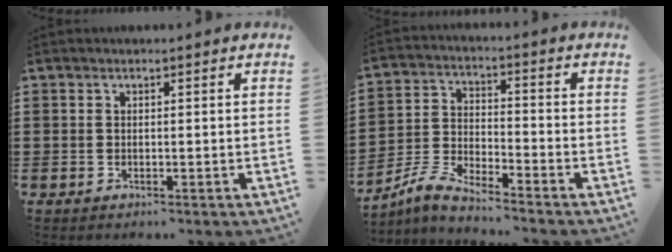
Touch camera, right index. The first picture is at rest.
{"total": 5.7, "force": [-5.2, 0.5, 2.2], "torque": [-0.067, -0.006, -0.110]}